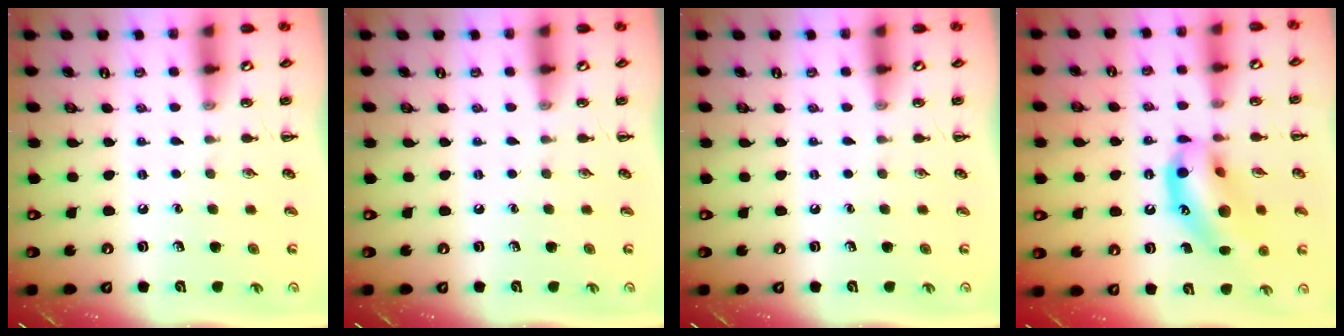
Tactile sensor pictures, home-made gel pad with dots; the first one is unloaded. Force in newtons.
{"total": 0.0}
{"total": 0.0}
{"total": 15.9, "press": 15.6, "slide": 3.0}